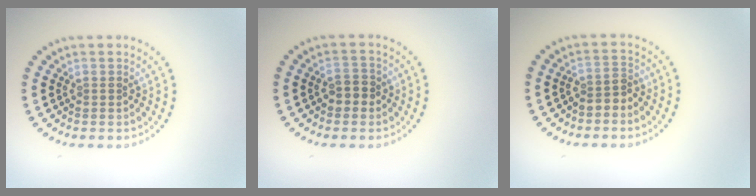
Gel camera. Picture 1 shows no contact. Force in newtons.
{"total": 1.9, "press": 1.8, "slide": 0.5}
{"total": 1.9, "press": 1.4, "slide": 1.2}